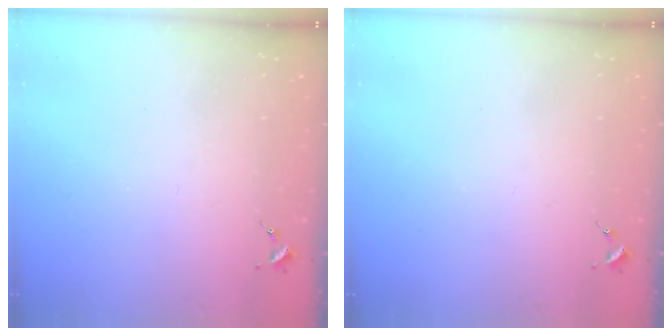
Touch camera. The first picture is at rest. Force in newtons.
{"total": 0.0}